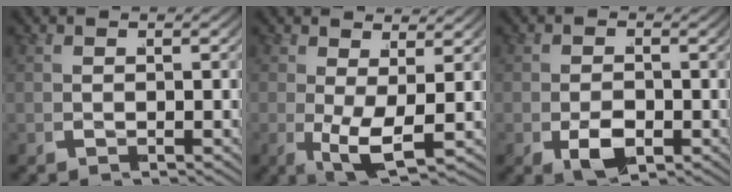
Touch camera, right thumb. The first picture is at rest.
{"total": 4.1, "force": [-0.2, 2.1, 3.6], "torque": [-0.066, -0.025, -0.001]}
{"total": 3.3, "force": [-1.5, 2.2, 1.9], "torque": [-0.040, -0.028, -0.023]}